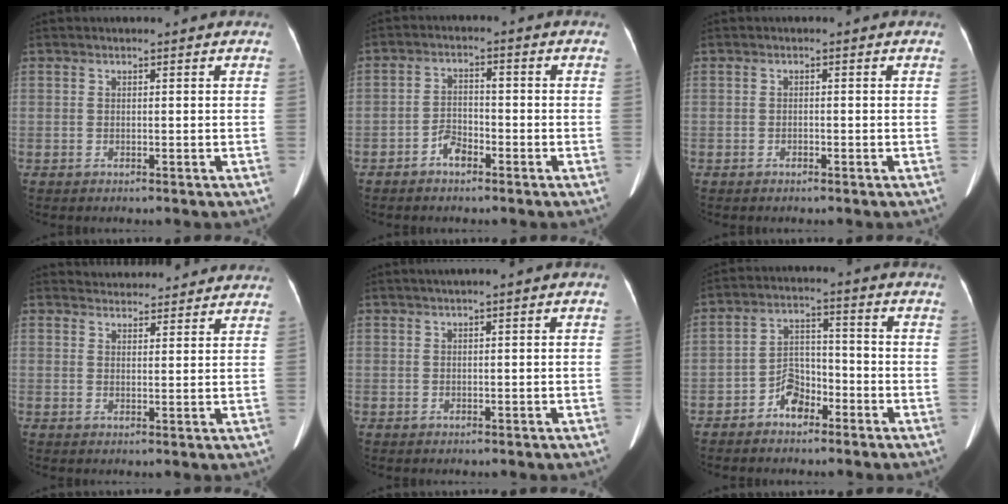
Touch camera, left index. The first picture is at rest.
{"total": 3.4, "force": [-2.2, 1.8, 1.9], "torque": [-0.038, 0.009, -0.040]}
{"total": 0.5, "force": [-0.4, 0.2, 0.3], "torque": [-0.005, 0.000, -0.006]}
{"total": 8.9, "force": [8.5, 2.3, 1.3], "torque": [-0.006, 0.025, 0.097]}
{"total": 1.1, "force": [0.3, 0.0, 1.1], "torque": [-0.020, 0.009, 0.007]}
{"total": 5.5, "force": [-3.4, 3.2, 2.9], "torque": [-0.053, 0.021, -0.062]}